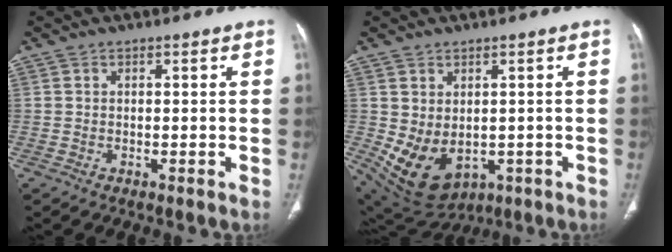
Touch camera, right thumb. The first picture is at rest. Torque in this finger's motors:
{"motor_torque": [-0.37, 0.78, -0.14, 0.02, 0.36]}